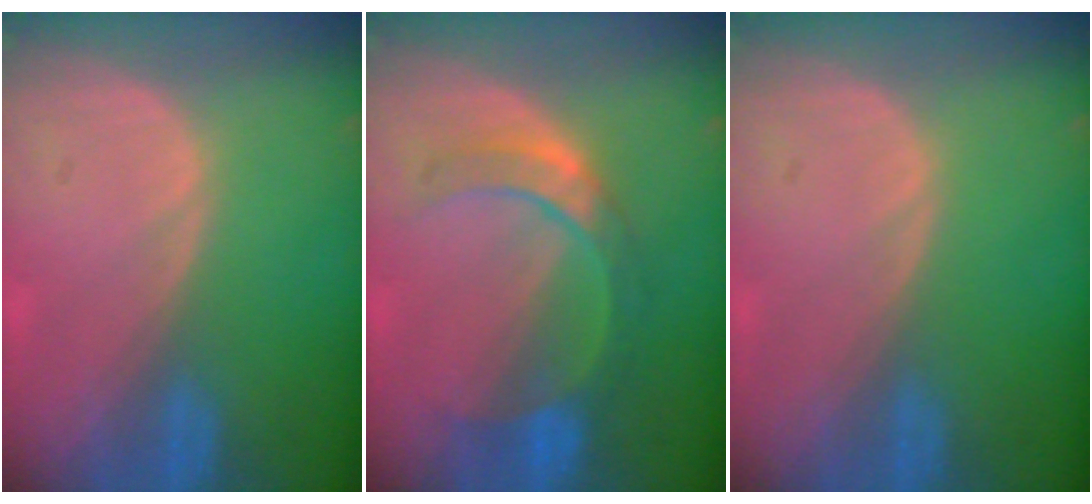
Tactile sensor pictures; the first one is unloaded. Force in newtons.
{"total": 6.2, "press": 6.1, "slide": 0.7}
{"total": 0.0}